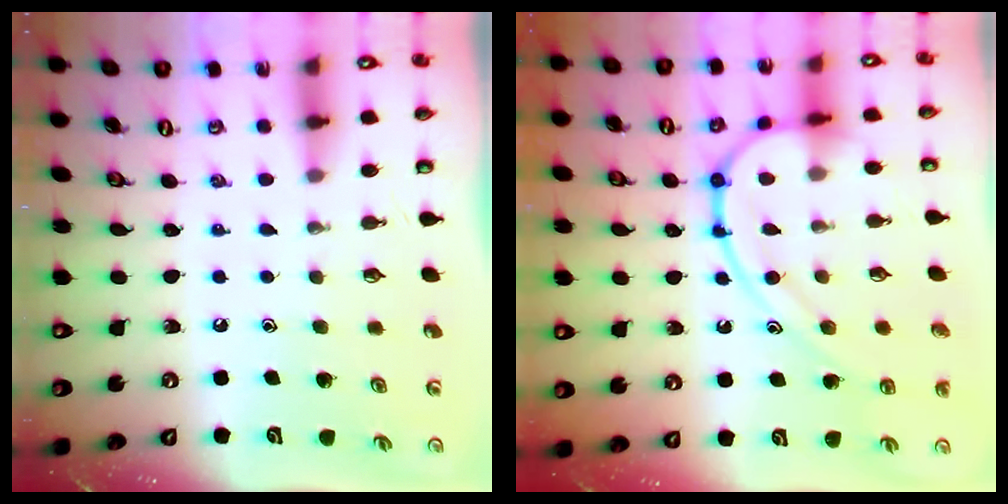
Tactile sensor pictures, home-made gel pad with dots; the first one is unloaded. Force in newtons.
{"total": 13.7, "press": 13.7, "slide": 0.2}